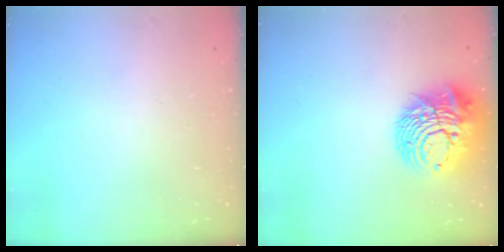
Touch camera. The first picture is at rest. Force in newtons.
{"total": 15.9, "press": 15.8, "slide": 1.6}